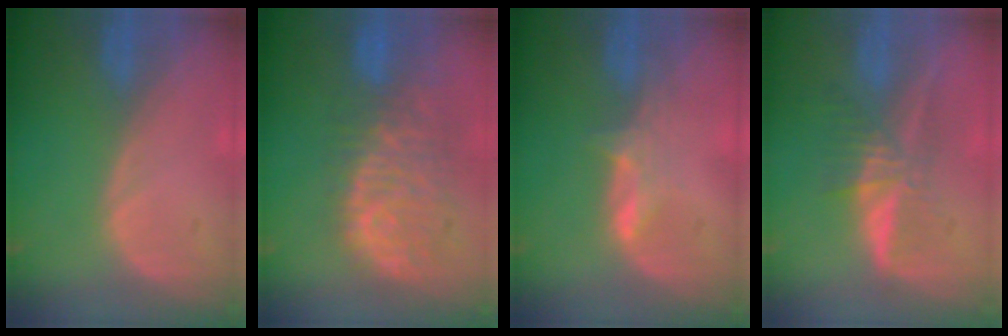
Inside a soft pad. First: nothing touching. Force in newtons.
{"total": 10.9, "press": 9.5, "slide": 5.4}
{"total": 2.8, "press": 2.8, "slide": 0.4}
{"total": 5.9, "press": 5.5, "slide": 1.9}